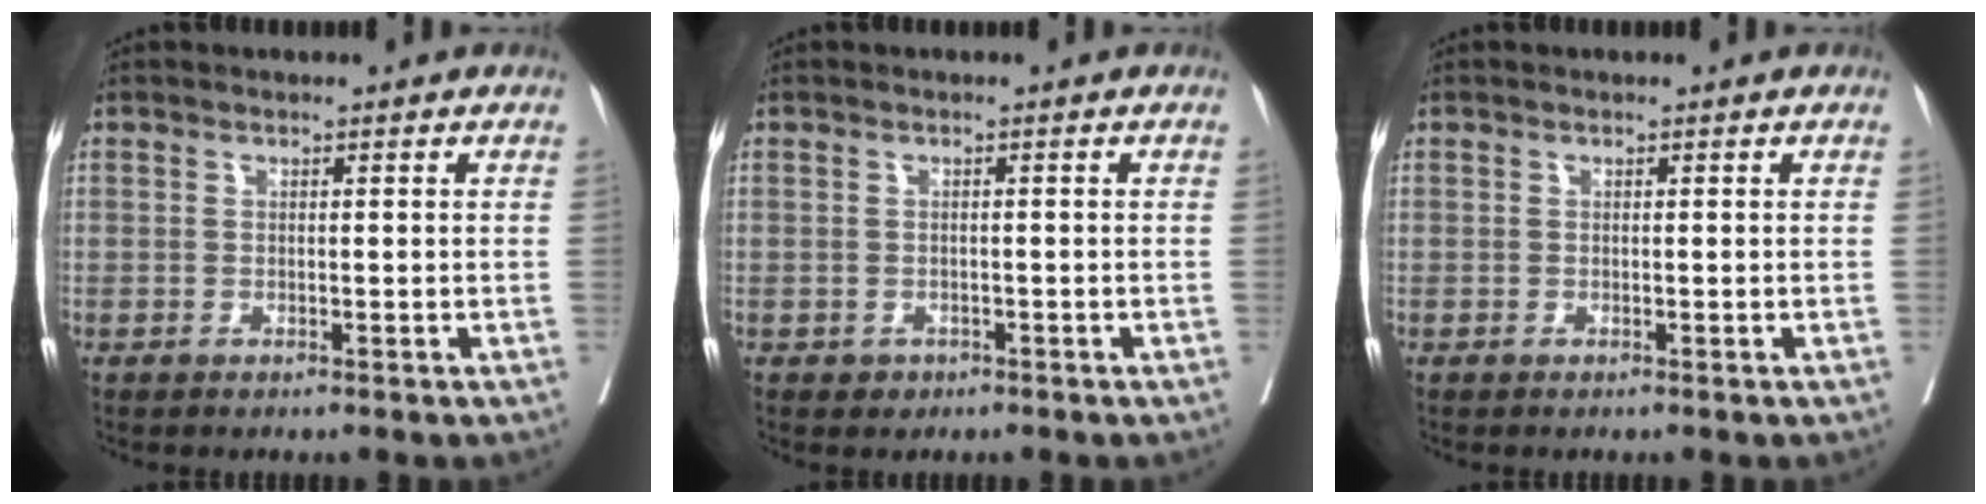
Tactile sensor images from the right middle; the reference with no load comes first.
{"total": 1.3, "force": [-0.6, 1.1, 0.2], "torque": [-0.002, 0.004, -0.005]}
{"total": 0.0}